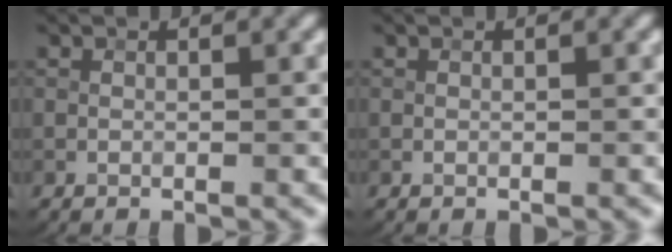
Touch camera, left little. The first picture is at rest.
{"total": 0.0}